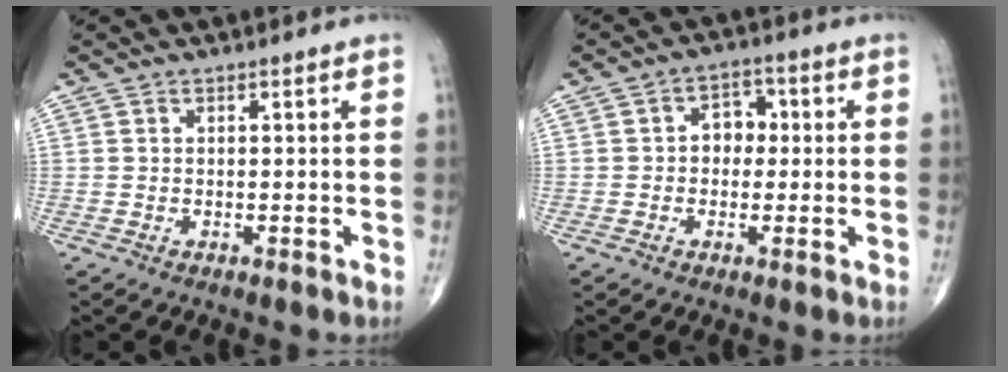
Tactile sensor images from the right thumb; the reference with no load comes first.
{"total": 5.0, "force": [0.2, 3.8, 3.2], "torque": [-0.020, 0.015, -0.007]}